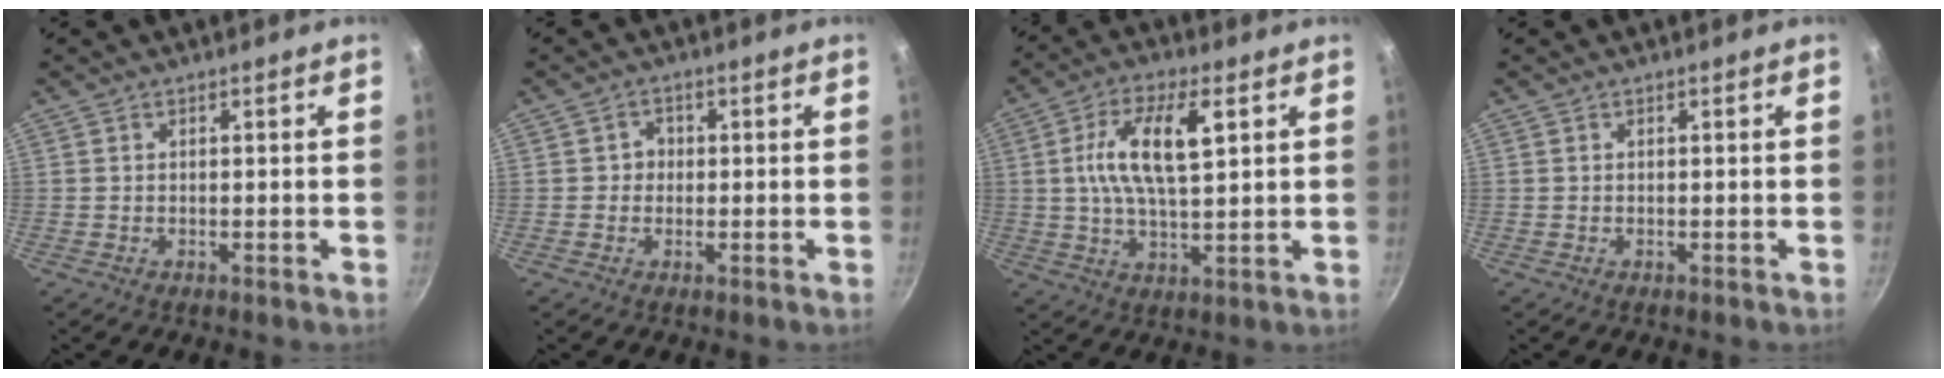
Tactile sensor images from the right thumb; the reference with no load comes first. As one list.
[{"total": 2.3, "force": [0.0, 2.1, 1.0], "torque": [0.003, 0.008, -0.006]}, {"total": 12.4, "force": [3.1, 4.8, 11.0], "torque": [-0.206, 0.001, 0.056]}, {"total": 0.0}]